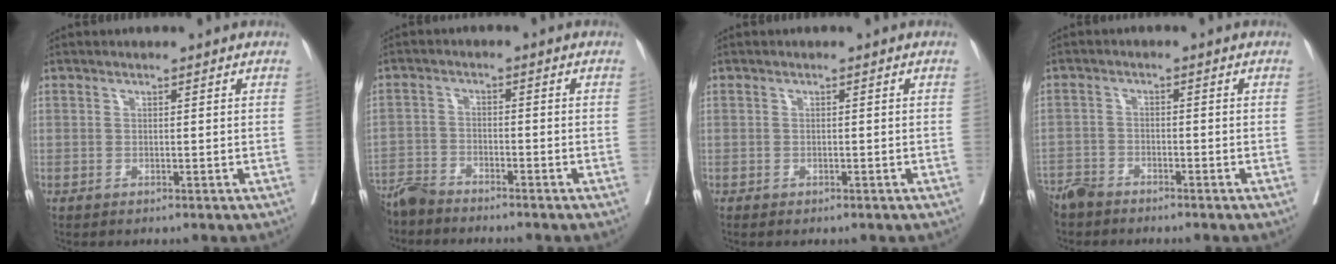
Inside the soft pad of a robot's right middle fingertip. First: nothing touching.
{"total": 5.7, "force": [-5.5, 0.7, 1.3], "torque": [-0.015, -0.016, -0.103]}
{"total": 0.8, "force": [-0.6, 0.4, 0.4], "torque": [-0.007, -0.002, -0.009]}
{"total": 4.1, "force": [-3.8, 1.1, 0.9], "torque": [-0.015, -0.008, -0.076]}